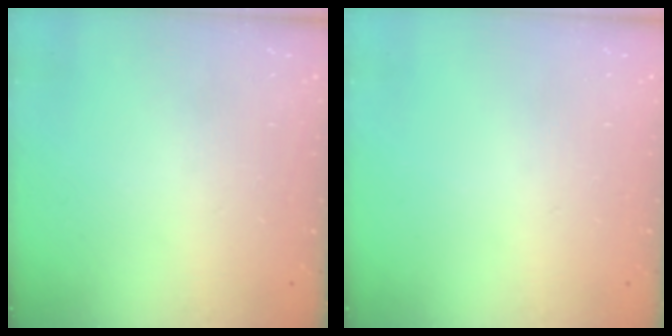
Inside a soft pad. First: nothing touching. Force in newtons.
{"total": 0.0}